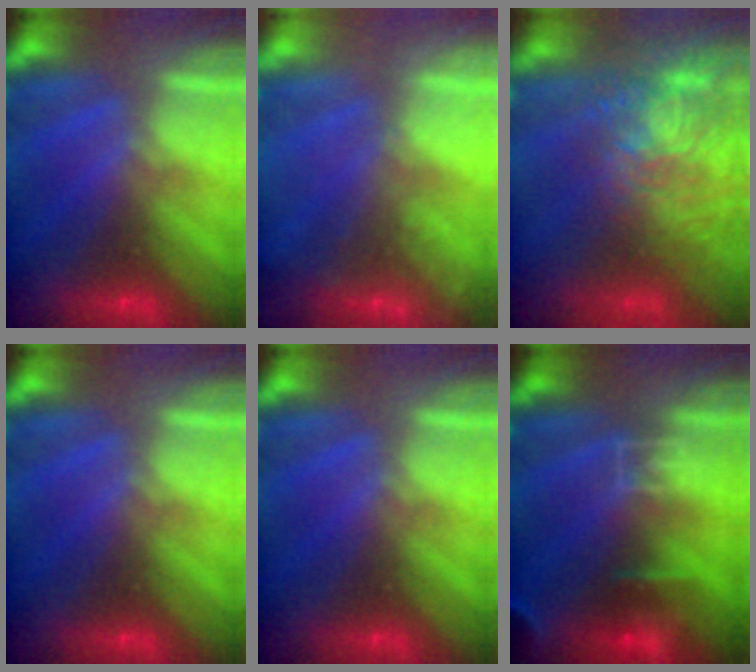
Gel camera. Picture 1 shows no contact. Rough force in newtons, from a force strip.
{"total": 2.4}
{"total": 7.6}
{"total": 0.0}
{"total": 0.0}
{"total": 7.3}